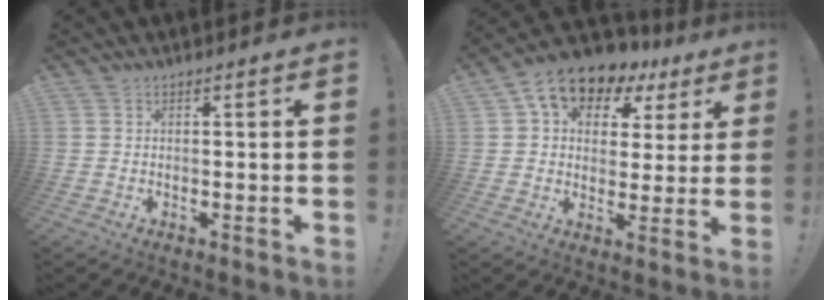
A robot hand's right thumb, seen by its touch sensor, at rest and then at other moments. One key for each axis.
{"total": 11.4, "fx": 7.0, "fy": 7.4, "fz": 5.1, "tx": -0.086, "ty": -0.041, "tz": 0.129}